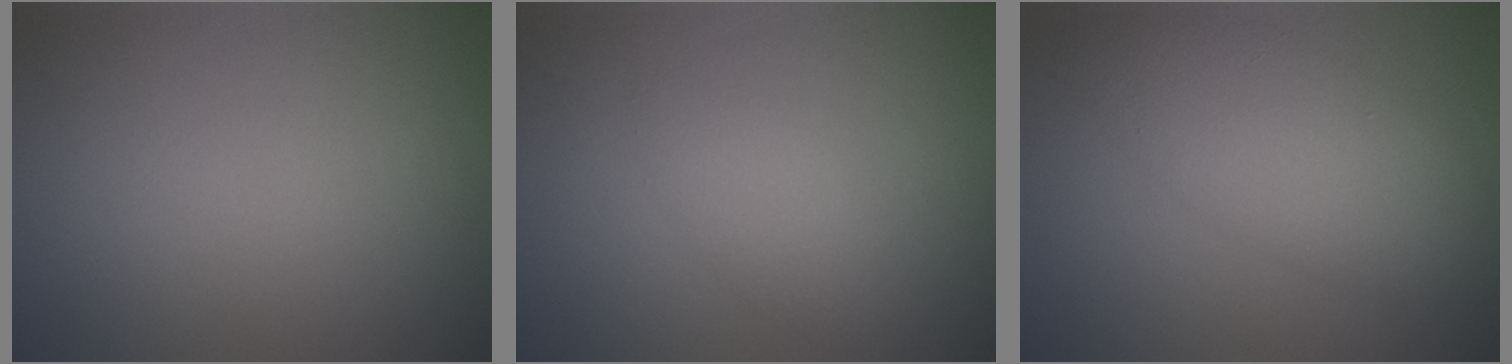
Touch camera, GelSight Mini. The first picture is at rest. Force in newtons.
{"total": 1.8, "press": 1.8, "slide": 0.0}
{"total": 6.0, "press": 6.0, "slide": 0.2}